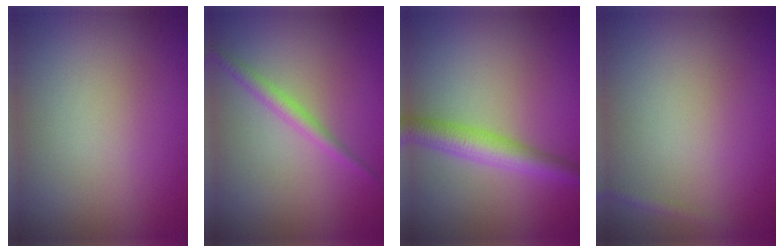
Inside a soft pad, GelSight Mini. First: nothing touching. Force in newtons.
{"total": 1.8, "press": 1.8, "slide": 0.1}
{"total": 4.3, "press": 4.3, "slide": 0.1}
{"total": 0.8, "press": 0.8, "slide": 0.0}